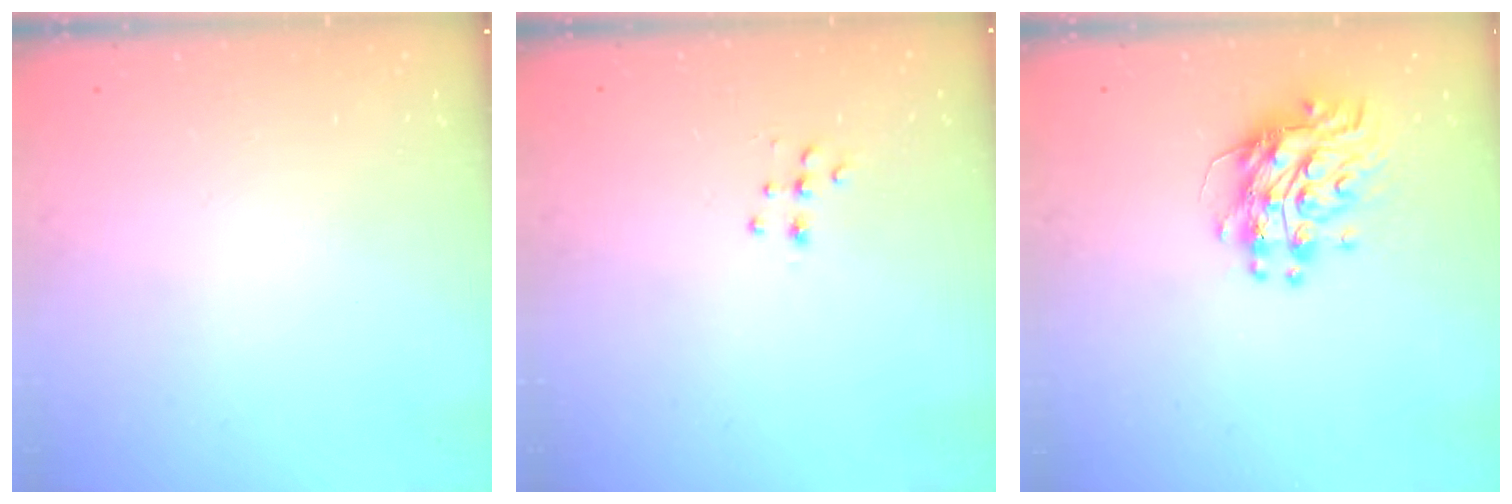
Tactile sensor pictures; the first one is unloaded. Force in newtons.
{"total": 6.8, "press": 6.8, "slide": 0.5}
{"total": 11.5, "press": 11.5, "slide": 1.0}